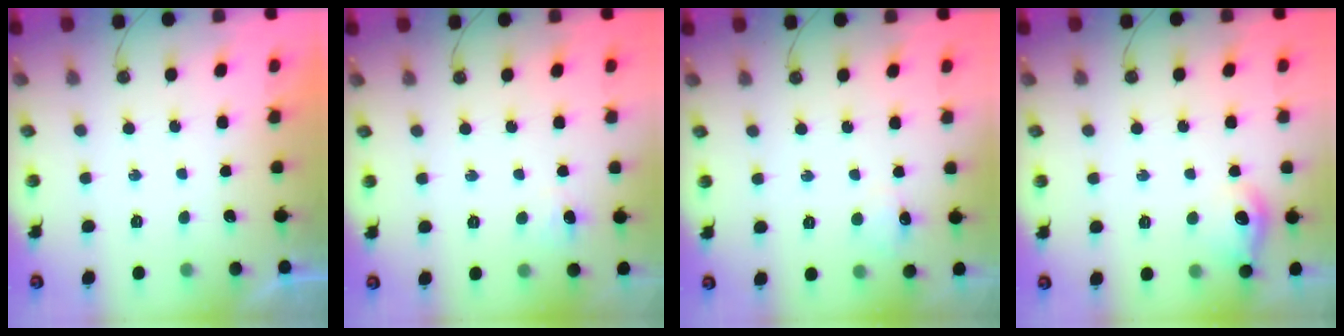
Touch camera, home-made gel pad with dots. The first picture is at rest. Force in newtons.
{"total": 3.2, "press": 3.2, "slide": 0.6}
{"total": 7.1, "press": 7.0, "slide": 1.0}
{"total": 10.9, "press": 10.8, "slide": 1.1}